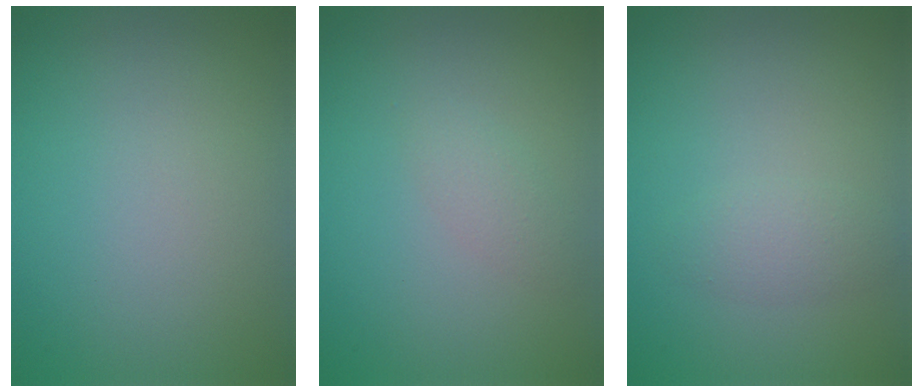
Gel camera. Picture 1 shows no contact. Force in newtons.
{"total": 1.2, "press": 1.2, "slide": 0.1}
{"total": 1.7, "press": 1.7, "slide": 0.0}